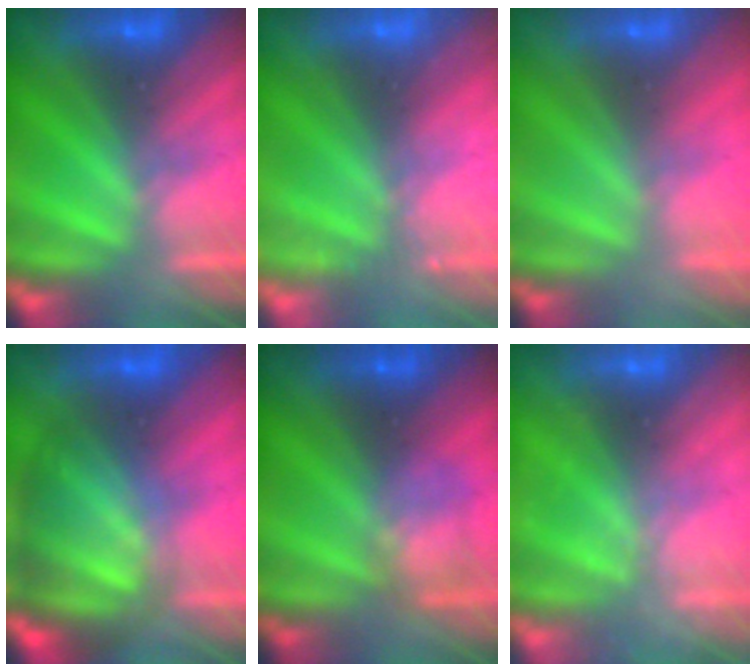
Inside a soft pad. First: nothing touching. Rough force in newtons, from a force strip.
{"total": 2.6}
{"total": 3.2}
{"total": 5.8}
{"total": 2.3}
{"total": 2.2}